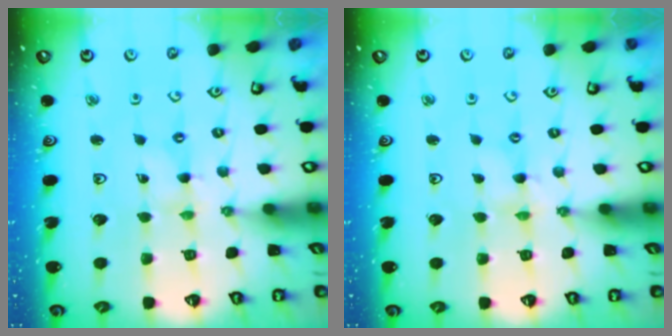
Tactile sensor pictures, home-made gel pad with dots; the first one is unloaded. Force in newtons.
{"total": 0.8, "press": 0.8, "slide": 0.2}